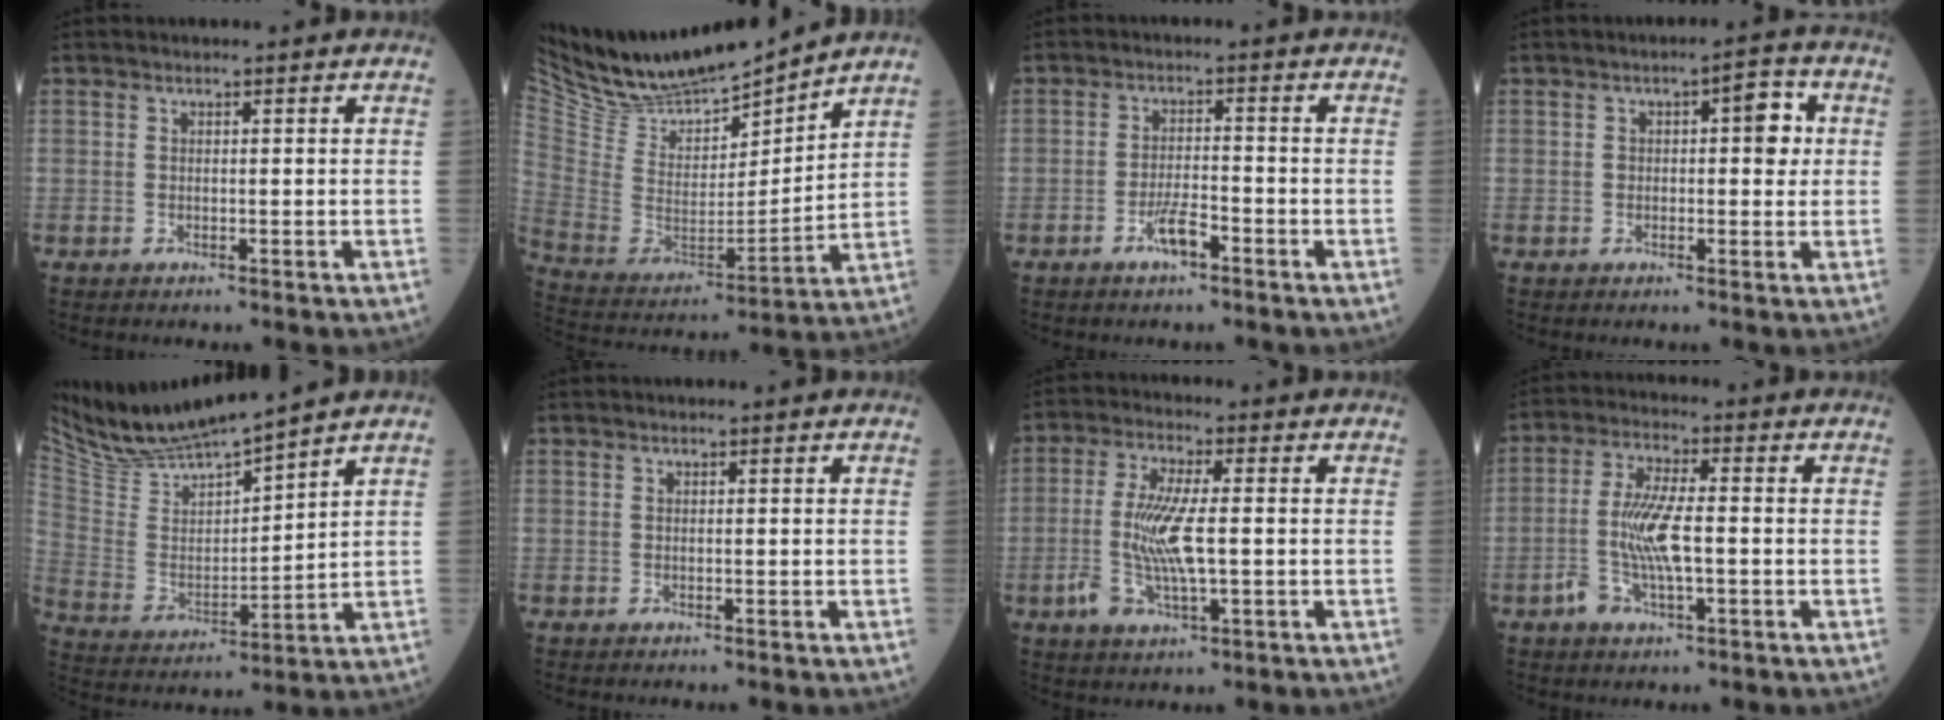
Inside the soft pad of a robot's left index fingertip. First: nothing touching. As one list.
[{"total": 16.8, "force": [15.9, 1.9, 5.1], "torque": [-0.118, -0.021, 0.300]}, {"total": 3.6, "force": [-2.3, 0.7, 2.6], "torque": [-0.053, 0.000, -0.044]}, {"total": 4.9, "force": [0.7, 2.1, 4.4], "torque": [-0.056, 0.018, 0.006]}, {"total": 13.5, "force": [12.6, -0.4, 4.7], "torque": [-0.105, -0.001, 0.252]}, {"total": 0.0}, {"total": 8.8, "force": [-1.1, 2.0, 8.5], "torque": [-0.185, -0.005, -0.020]}, {"total": 7.7, "force": [-1.5, 2.0, 7.2], "torque": [-0.156, 0.001, -0.033]}]